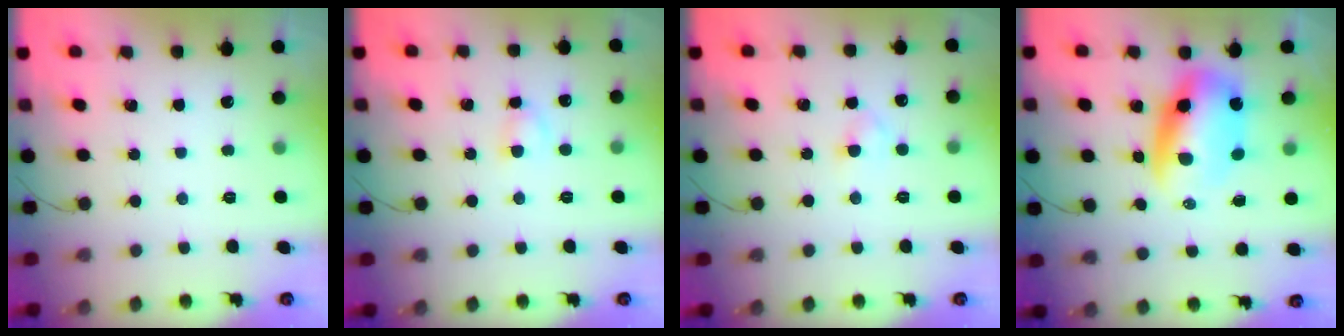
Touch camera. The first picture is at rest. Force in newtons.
{"total": 2.8, "press": 2.5, "slide": 1.2}
{"total": 2.6, "press": 2.4, "slide": 1.1}
{"total": 10.2, "press": 9.9, "slide": 2.2}